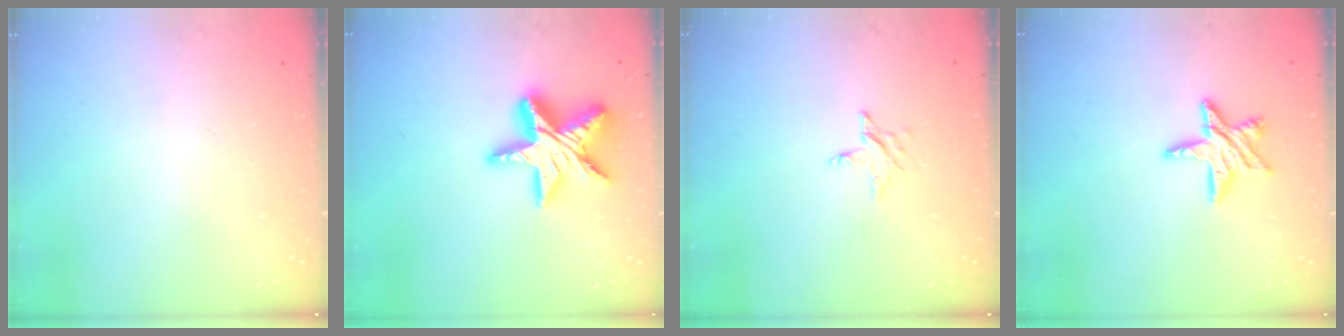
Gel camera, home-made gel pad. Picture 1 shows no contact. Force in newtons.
{"total": 16.5, "press": 16.5, "slide": 1.2}
{"total": 2.9, "press": 2.9, "slide": 0.2}
{"total": 9.8, "press": 9.8, "slide": 0.7}